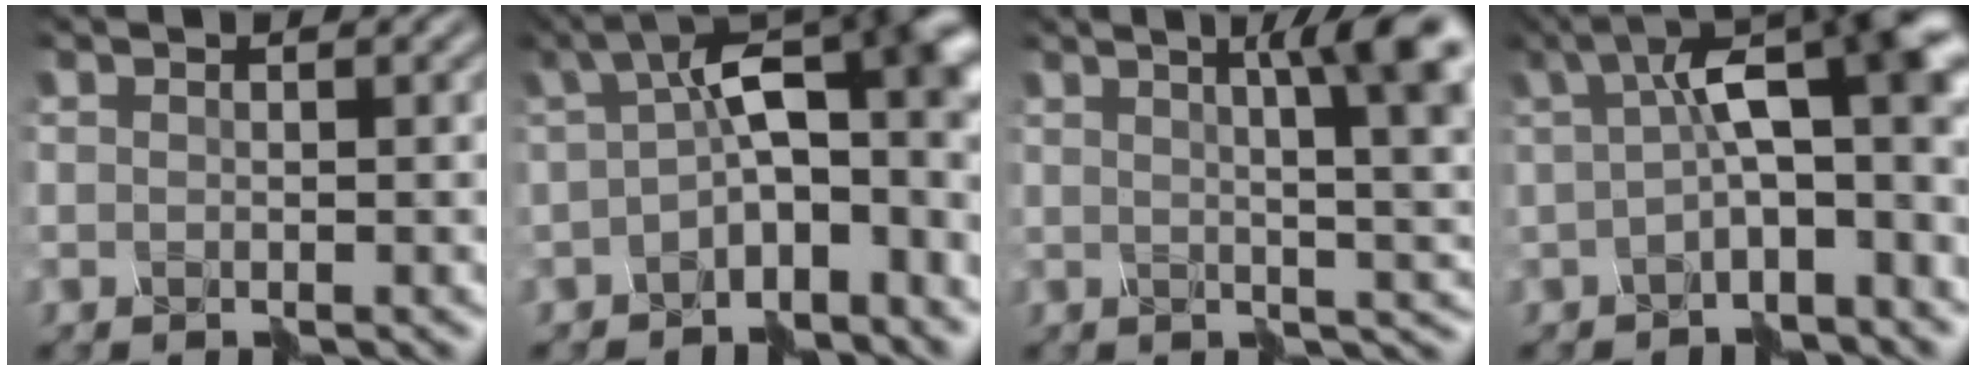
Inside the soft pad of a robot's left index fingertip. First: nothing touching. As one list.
[{"total": 10.5, "force": [-0.6, 5.4, 9.0], "torque": [-0.118, 0.027, -0.020]}, {"total": 8.9, "force": [3.1, 2.2, 8.1], "torque": [-0.072, 0.027, 0.030]}, {"total": 9.3, "force": [1.2, 3.0, 8.7], "torque": [-0.121, 0.036, 0.003]}]